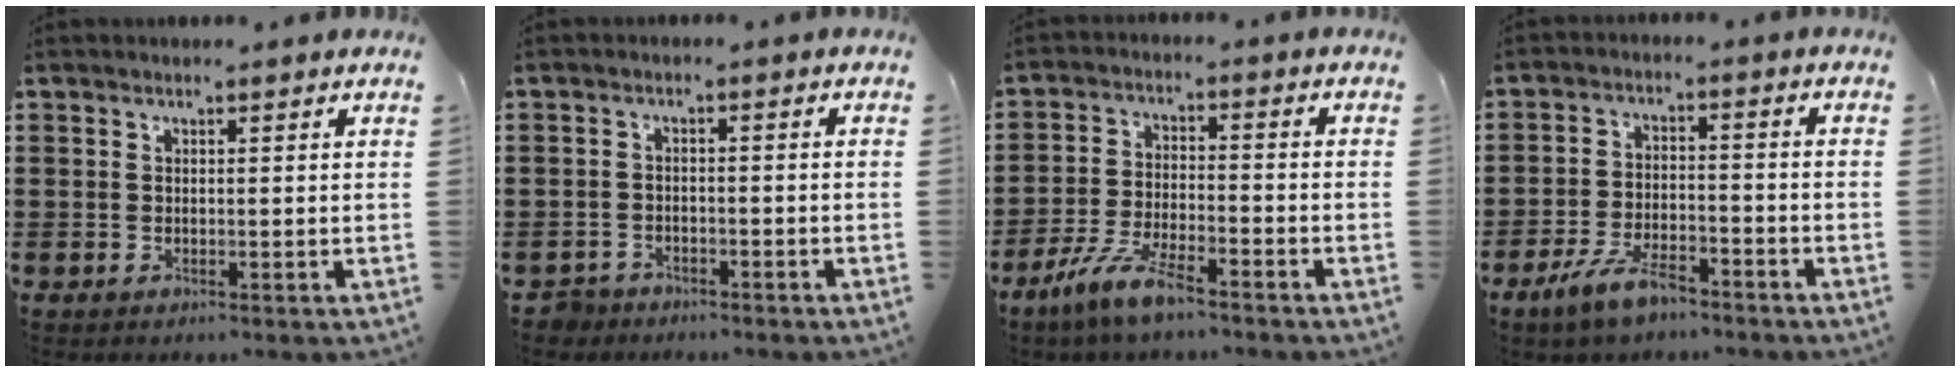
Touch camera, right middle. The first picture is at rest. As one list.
[{"total": 2.1, "force": [-2.0, 0.7, -0.1], "torque": [-0.005, 0.000, -0.045]}, {"total": 7.0, "force": [-5.5, 1.0, 4.2], "torque": [-0.101, -0.010, -0.107]}, {"total": 6.3, "force": [-4.9, 1.9, 3.5], "torque": [-0.075, 0.002, -0.094]}]